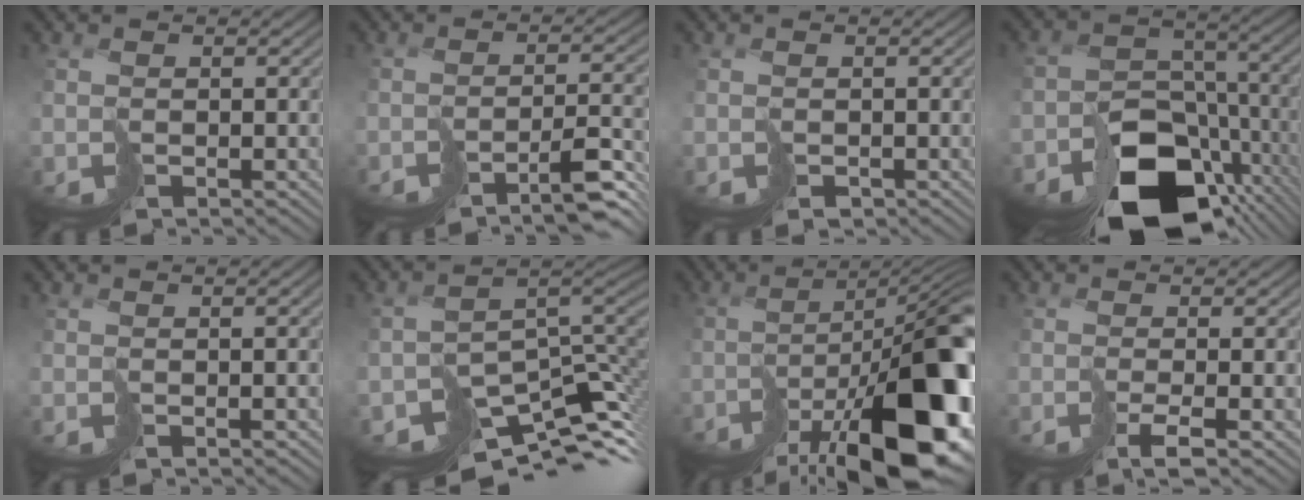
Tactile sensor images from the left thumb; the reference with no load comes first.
{"total": 4.7, "force": [-3.6, 0.1, 2.9], "torque": [-0.030, 0.004, -0.059]}
{"total": 0.9, "force": [-0.5, 0.7, 0.2], "torque": [0.001, -0.001, -0.008]}
{"total": 15.2, "force": [-9.3, 9.6, 7.2], "torque": [-0.128, -0.038, -0.130]}
{"total": 1.5, "force": [-0.3, -0.1, 1.5], "torque": [-0.018, 0.000, 0.003]}
{"total": 9.2, "force": [-5.2, 4.8, 5.9], "torque": [-0.111, -0.034, -0.057]}
{"total": 18.4, "force": [-9.4, 5.5, 14.8], "torque": [-0.197, -0.012, -0.143]}
{"total": 2.9, "force": [-1.3, -0.3, 2.6], "torque": [-0.029, 0.005, -0.019]}